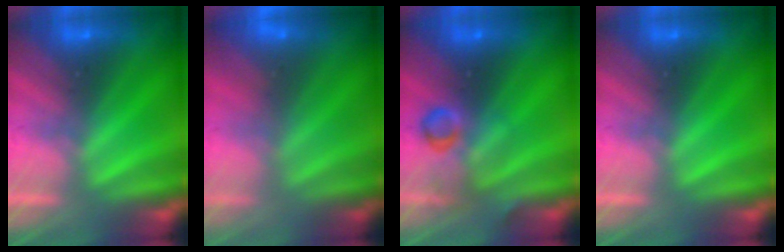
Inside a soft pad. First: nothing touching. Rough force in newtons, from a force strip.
{"total": 2.7}
{"total": 2.9}
{"total": 0.0}